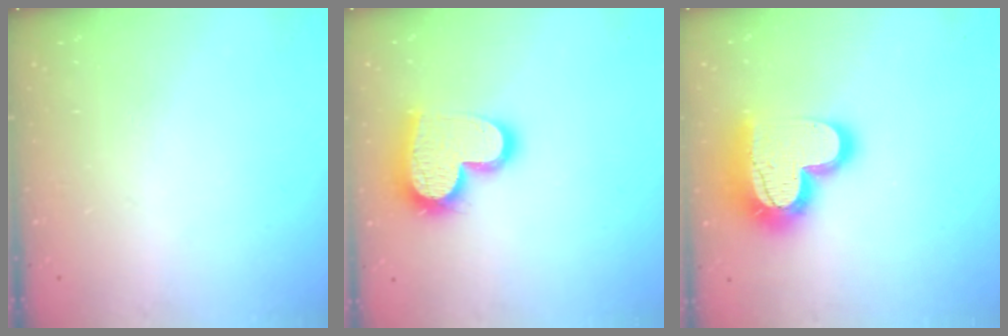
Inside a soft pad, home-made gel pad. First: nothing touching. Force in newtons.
{"total": 18.9, "press": 18.9, "slide": 1.5}
{"total": 21.1, "press": 21.0, "slide": 1.9}